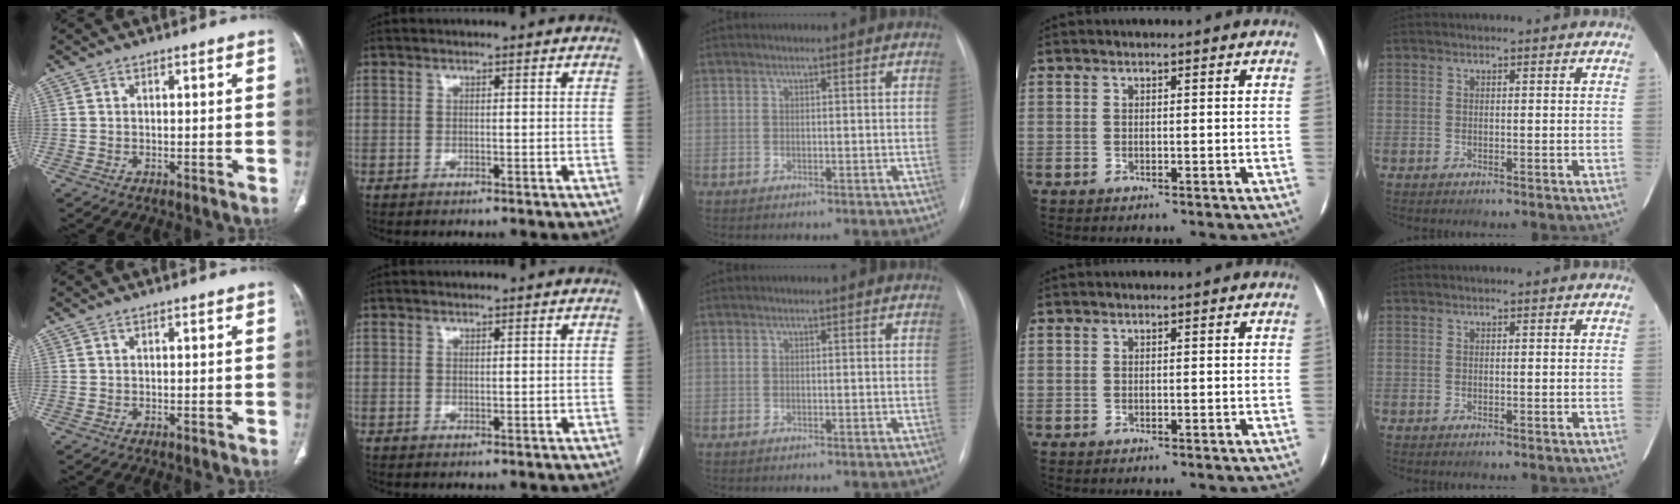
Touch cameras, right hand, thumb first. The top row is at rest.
{}